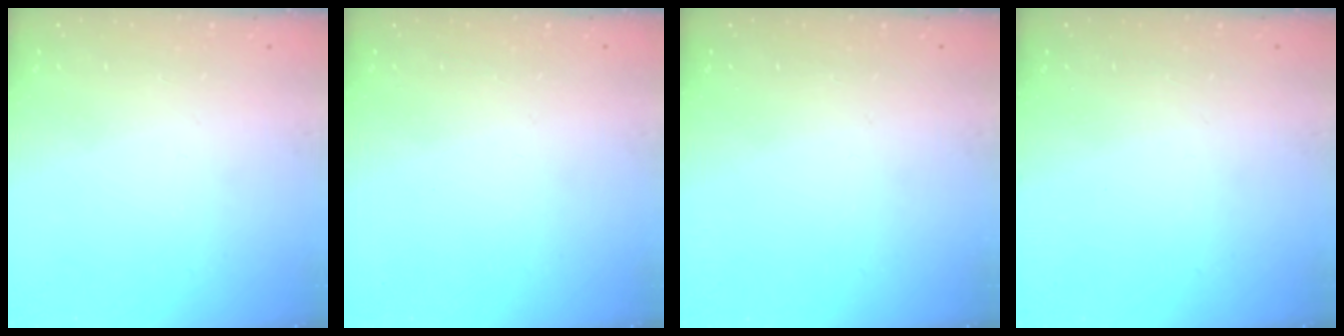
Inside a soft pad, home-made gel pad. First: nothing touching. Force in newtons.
{"total": 0.0}
{"total": 0.0}
{"total": 0.0}